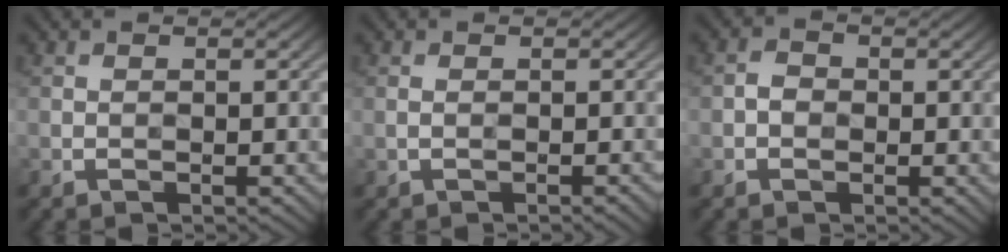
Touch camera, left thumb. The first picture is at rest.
{"total": 0.9, "force": [-0.3, 0.1, 0.8], "torque": [-0.017, 0.001, -0.007]}
{"total": 1.7, "force": [-0.4, 1.4, 0.9], "torque": [-0.018, -0.001, -0.013]}